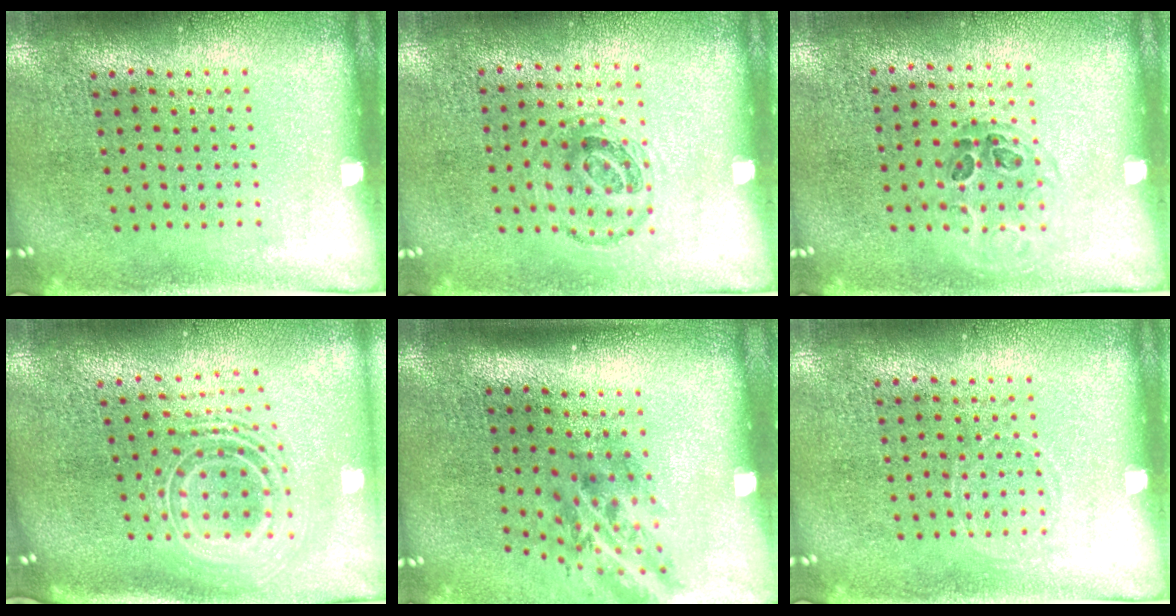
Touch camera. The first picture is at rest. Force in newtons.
{"total": 0.9, "press": 0.8, "slide": 0.5}
{"total": 1.0, "press": 0.7, "slide": 0.6}
{"total": 2.7, "press": 1.8, "slide": 2.0}
{"total": 2.0, "press": 1.2, "slide": 1.6}
{"total": 0.6, "press": 0.6, "slide": 0.0}